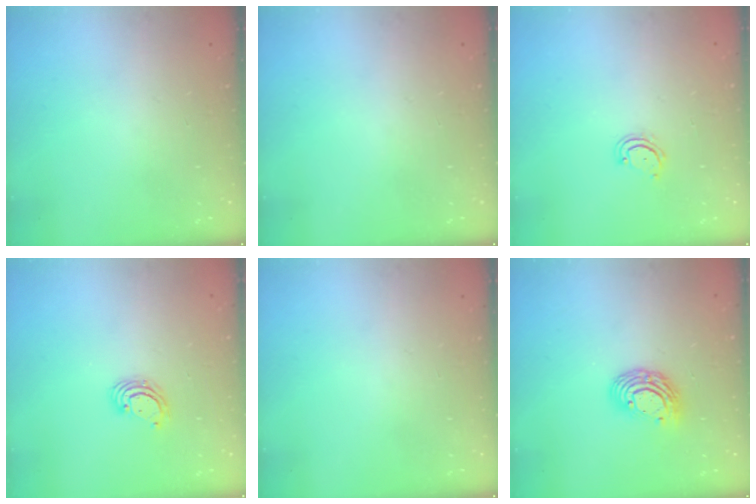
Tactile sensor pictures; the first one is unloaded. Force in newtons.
{"total": 0.0}
{"total": 3.9, "press": 3.9, "slide": 0.3}
{"total": 4.0, "press": 3.9, "slide": 0.2}
{"total": 0.0}
{"total": 9.5, "press": 9.5, "slide": 0.7}